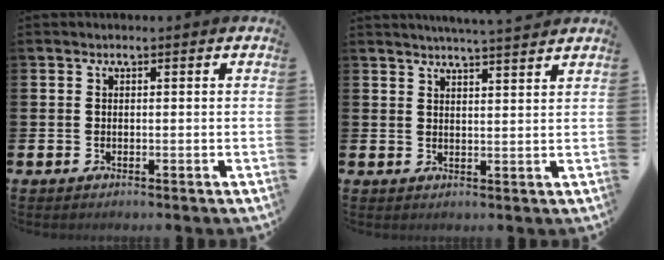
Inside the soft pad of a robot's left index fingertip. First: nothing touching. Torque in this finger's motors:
{"motor_torque": [0.76, -0.80, 0.40, 0.04]}